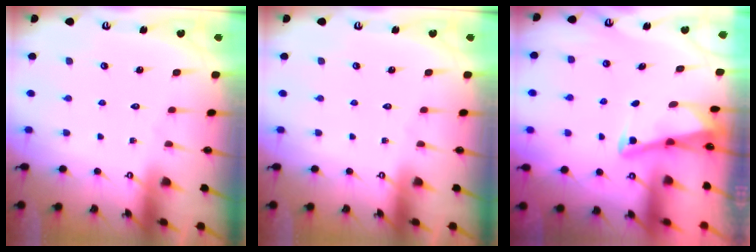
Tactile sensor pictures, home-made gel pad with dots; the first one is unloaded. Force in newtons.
{"total": 0.0}
{"total": 2.8, "press": 2.8, "slide": 0.4}